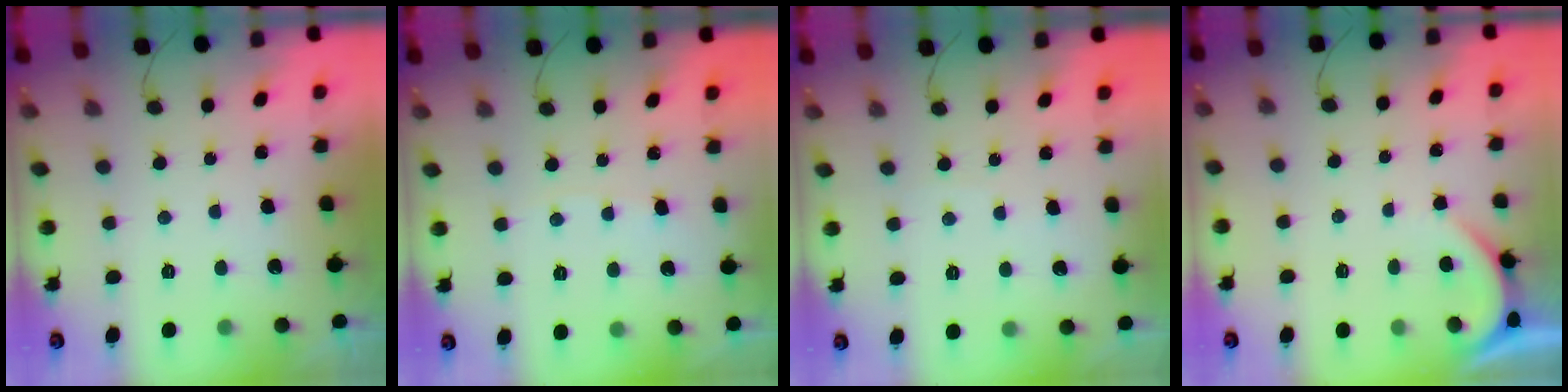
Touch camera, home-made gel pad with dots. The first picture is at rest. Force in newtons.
{"total": 1.0, "press": 0.9, "slide": 0.2}
{"total": 2.3, "press": 2.2, "slide": 0.3}
{"total": 1.6, "press": 1.6, "slide": 0.2}